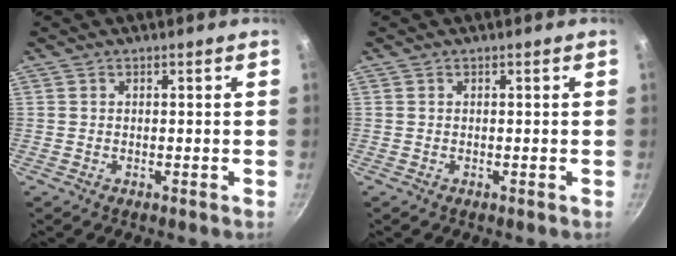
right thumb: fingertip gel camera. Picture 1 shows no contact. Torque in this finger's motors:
{"motor_torque": [-0.02, -0.24, 0.40, 0.04, 0.00]}